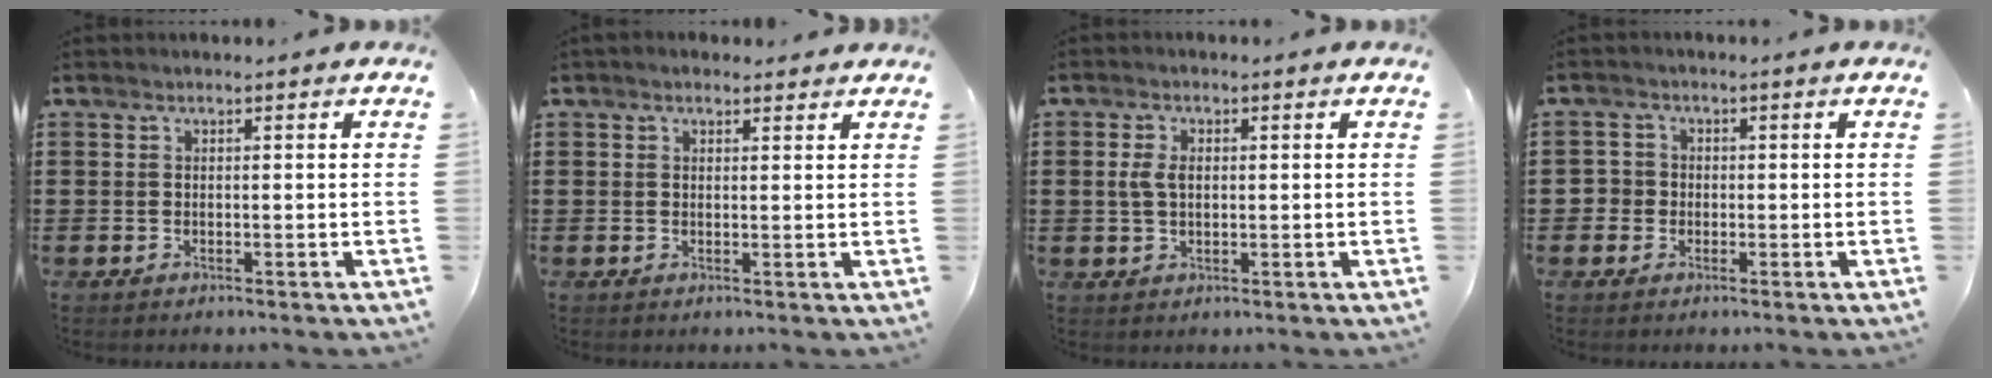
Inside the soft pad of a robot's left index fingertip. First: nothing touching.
{"total": 1.4, "force": [1.2, 0.6, 0.4], "torque": [-0.010, 0.006, 0.022]}
{"total": 3.1, "force": [0.4, 1.8, 2.5], "torque": [-0.069, 0.003, 0.000]}
{"total": 2.1, "force": [-0.4, 2.1, 0.3], "torque": [-0.016, 0.005, -0.012]}